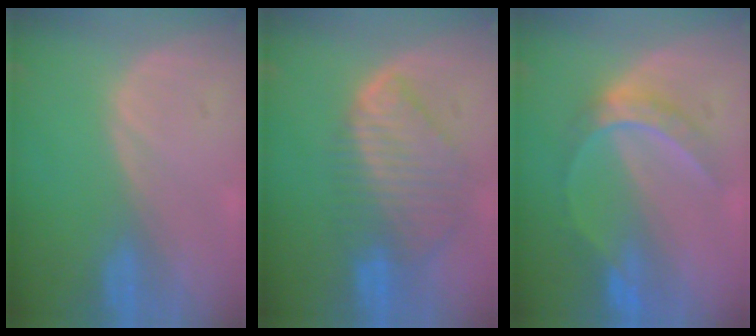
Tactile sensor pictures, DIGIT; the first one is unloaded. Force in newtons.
{"total": 9.2, "press": 7.9, "slide": 4.6}
{"total": 6.2, "press": 5.5, "slide": 2.7}